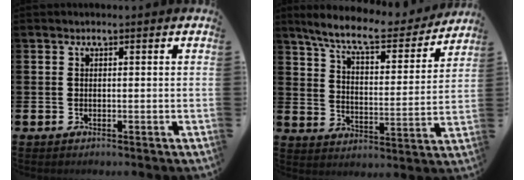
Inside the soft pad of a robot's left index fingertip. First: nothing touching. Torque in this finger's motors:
{"motor_torque": [1.13, -1.01, 0.62, 0.21]}